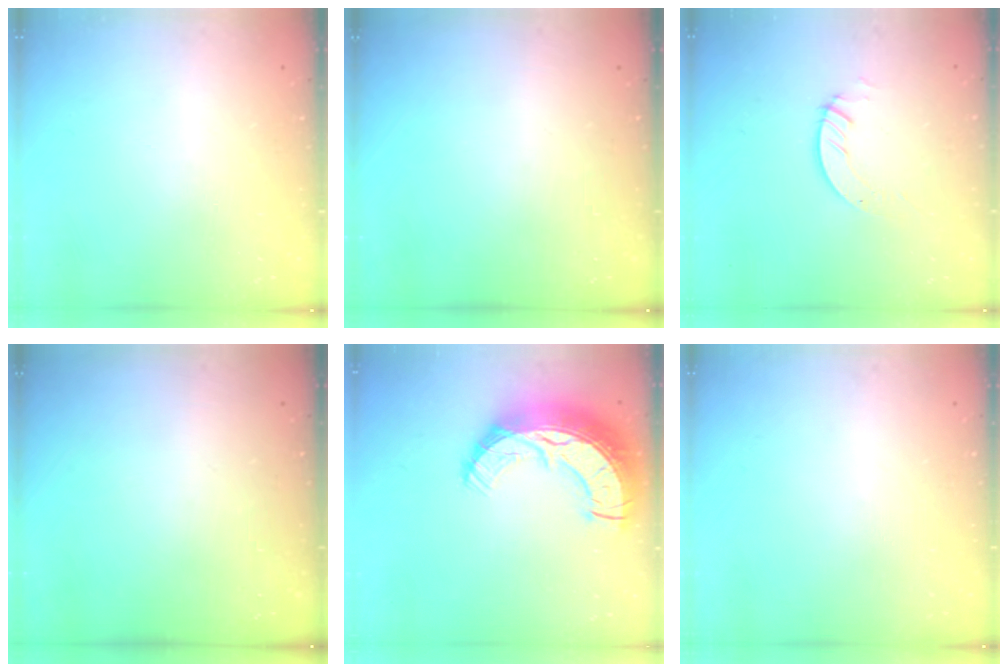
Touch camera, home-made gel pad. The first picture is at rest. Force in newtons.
{"total": 0.0}
{"total": 3.8, "press": 3.8, "slide": 0.4}
{"total": 0.0}
{"total": 19.3, "press": 19.2, "slide": 1.4}
{"total": 0.0}